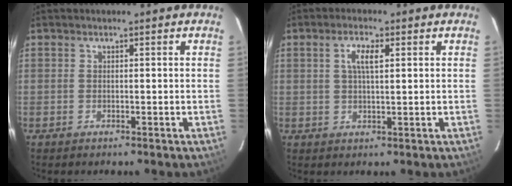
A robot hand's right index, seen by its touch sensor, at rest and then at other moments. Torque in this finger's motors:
{"motor_torque": [0.06, -0.01, 0.19, 0.07]}